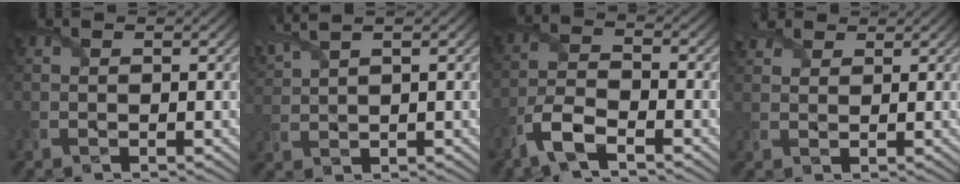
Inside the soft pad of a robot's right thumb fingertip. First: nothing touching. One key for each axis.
{"total": 4.6, "fx": 3.5, "fy": 1.0, "fz": 2.7, "tx": -0.077, "ty": 0.023, "tz": 0.075}
{"total": 6.0, "fx": -3.9, "fy": 1.8, "fz": 4.1, "tx": -0.098, "ty": -0.004, "tz": -0.092}
{"total": 3.0, "fx": 2.3, "fy": 1.5, "fz": 1.1, "tx": -0.031, "ty": 0.011, "tz": 0.046}